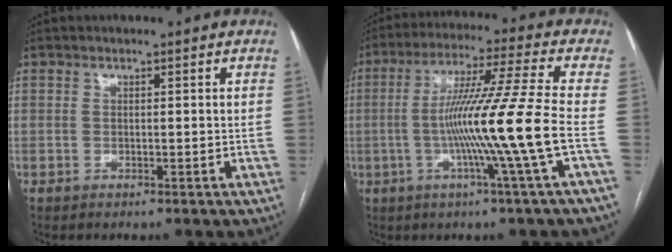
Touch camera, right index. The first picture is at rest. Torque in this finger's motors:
{"motor_torque": [2.14, 0.00, 1.05, 0.21]}